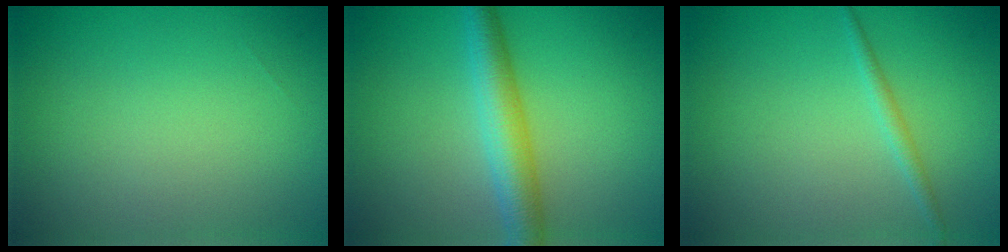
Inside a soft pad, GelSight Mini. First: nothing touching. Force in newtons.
{"total": 4.5, "press": 4.5, "slide": 0.1}
{"total": 1.1, "press": 1.1, "slide": 0.0}